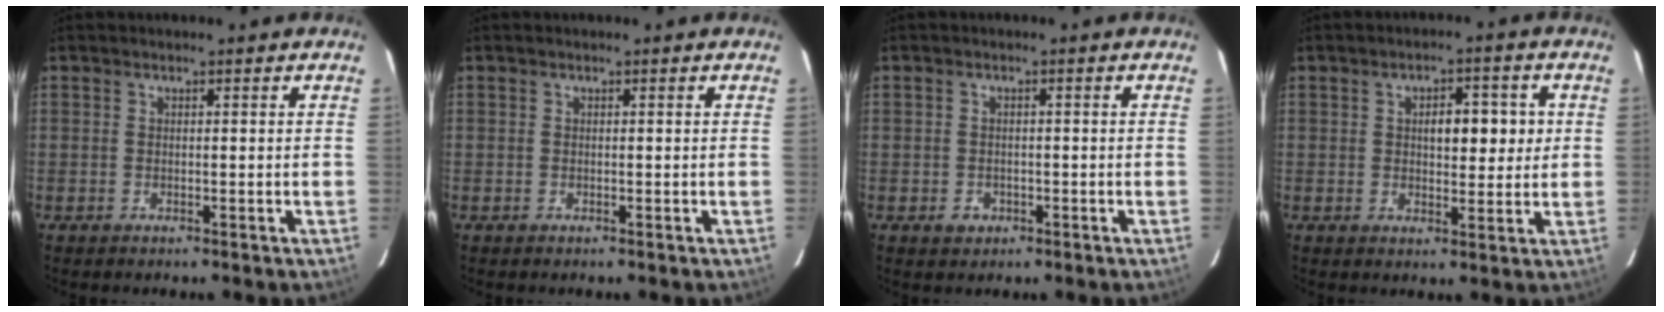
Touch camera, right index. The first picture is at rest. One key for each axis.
{"total": 0.0}
{"total": 2.5, "fx": -1.0, "fy": 2.2, "fz": 0.7, "tx": -0.013, "ty": 0.002, "tz": -0.011}
{"total": 6.2, "fx": 1.1, "fy": 3.2, "fz": 5.1, "tx": -0.079, "ty": 0.015, "tz": 0.020}